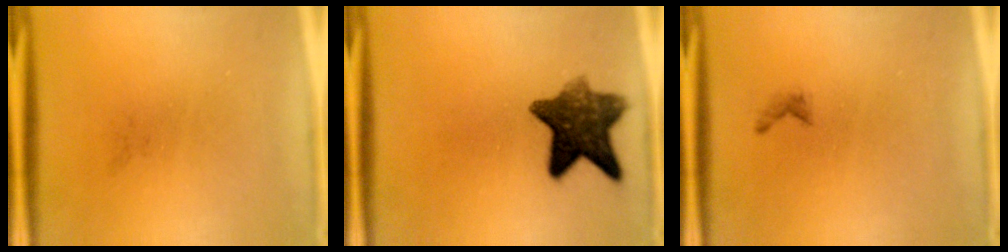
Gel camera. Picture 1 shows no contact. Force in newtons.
{"total": 9.6}
{"total": 0.6}